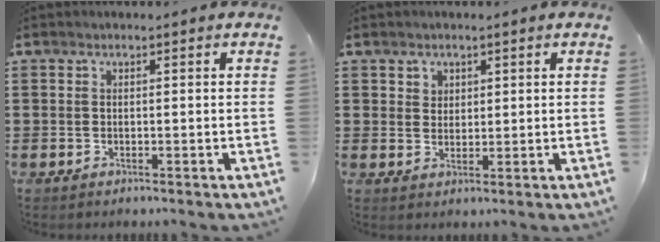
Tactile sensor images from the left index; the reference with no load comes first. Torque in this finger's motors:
{"motor_torque": [0.11, -0.21, 0.13, 0.00]}